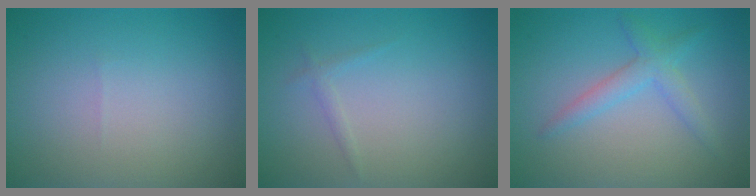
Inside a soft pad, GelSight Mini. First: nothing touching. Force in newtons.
{"total": 0.8, "press": 0.8, "slide": 0.1}
{"total": 2.4, "press": 2.4, "slide": 0.2}